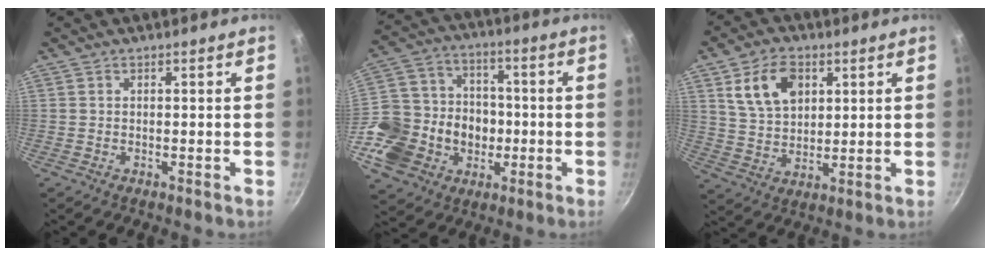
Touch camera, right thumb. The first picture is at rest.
{"total": 19.4, "force": [-4.7, 16.2, 9.7], "torque": [-0.161, 0.047, -0.077]}
{"total": 10.9, "force": [4.4, 7.2, 6.9], "torque": [-0.101, -0.011, 0.086]}